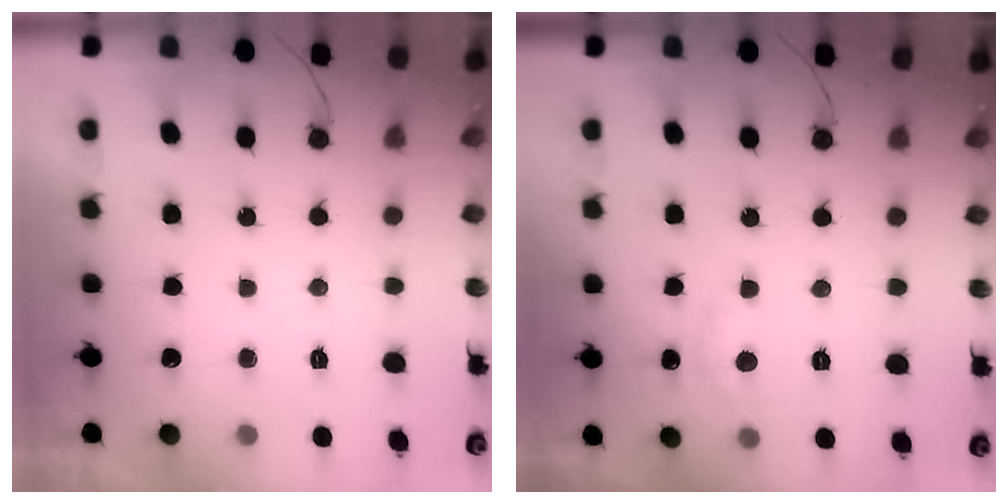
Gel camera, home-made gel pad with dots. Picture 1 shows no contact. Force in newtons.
{"total": 5.0, "press": 4.9, "slide": 0.5}